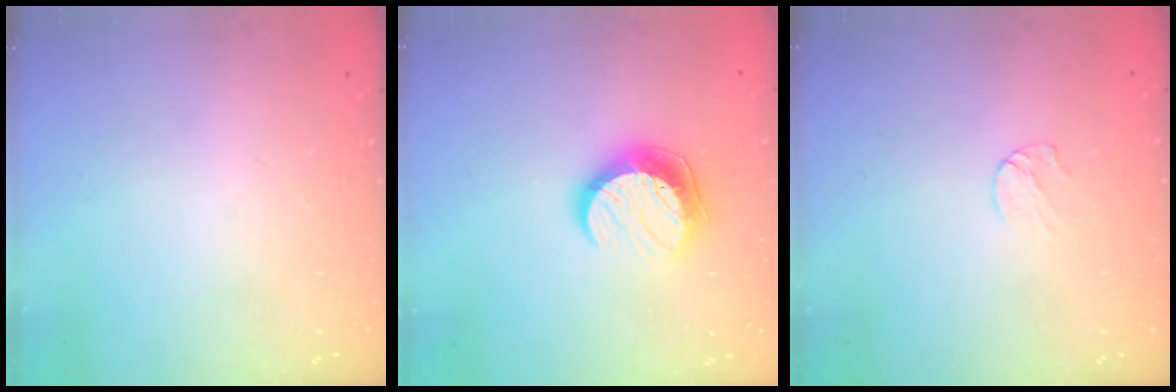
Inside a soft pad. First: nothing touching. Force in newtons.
{"total": 10.3, "press": 10.3, "slide": 0.8}
{"total": 4.0, "press": 4.0, "slide": 0.4}